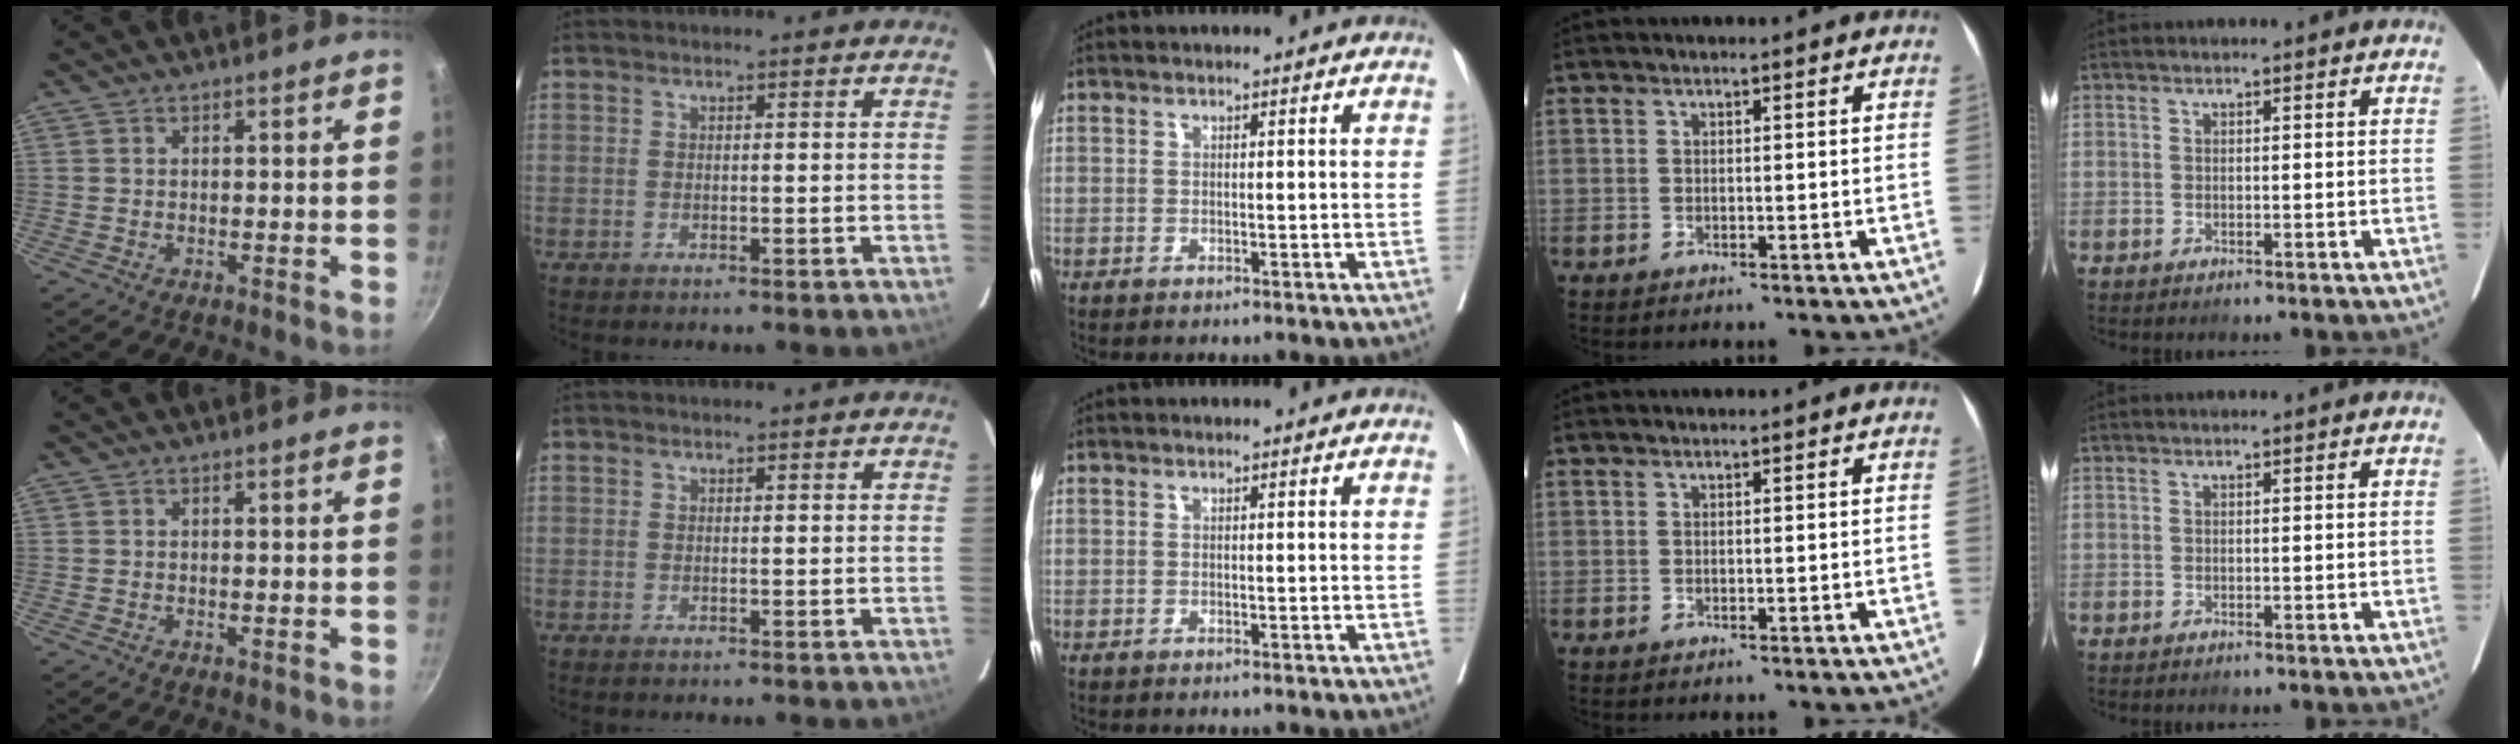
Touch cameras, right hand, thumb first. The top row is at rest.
{}